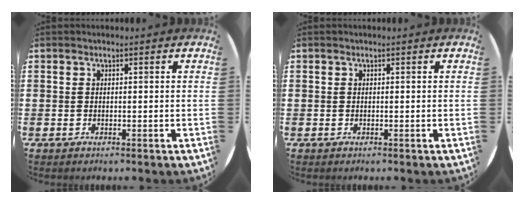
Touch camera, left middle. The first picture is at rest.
{"total": 0.0}